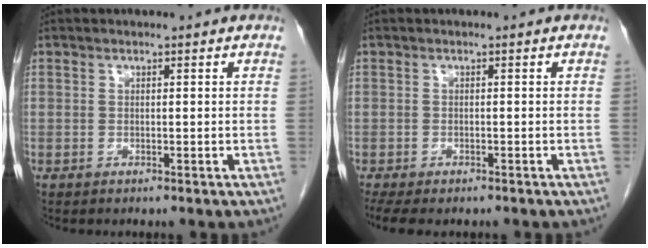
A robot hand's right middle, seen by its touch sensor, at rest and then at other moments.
{"total": 6.5, "force": [-5.1, 2.5, 3.2], "torque": [-0.061, -0.012, -0.077]}